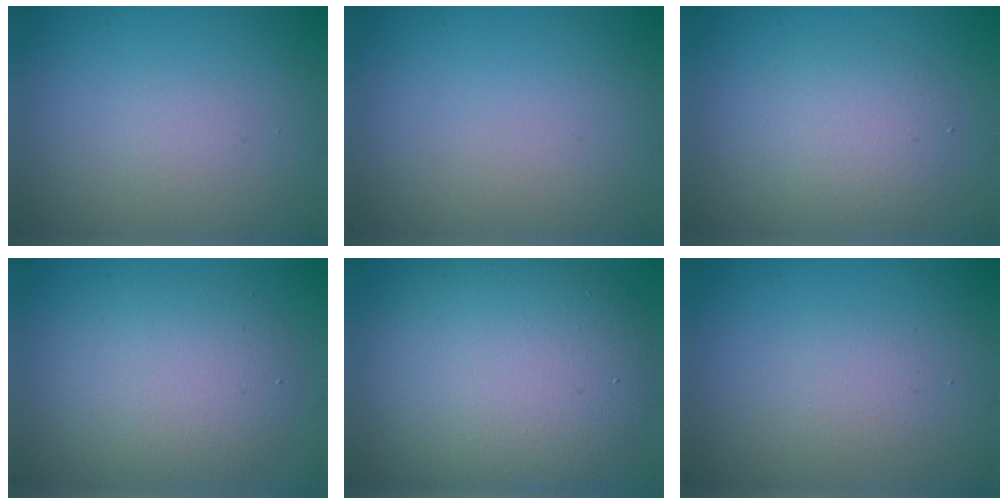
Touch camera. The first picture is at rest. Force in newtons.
{"total": 0.0}
{"total": 2.9, "press": 2.9, "slide": 0.2}
{"total": 5.8, "press": 5.8, "slide": 0.2}
{"total": 11.4, "press": 11.4, "slide": 1.0}
{"total": 1.5, "press": 1.4, "slide": 0.1}